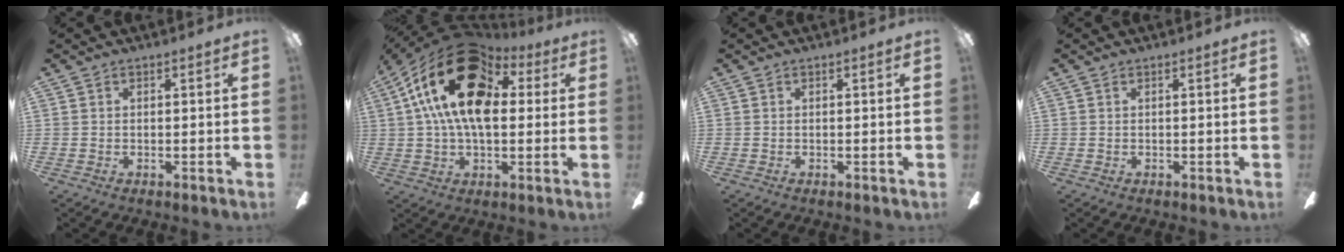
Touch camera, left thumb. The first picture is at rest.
{"total": 22.6, "force": [7.2, 13.3, 16.8], "torque": [-0.302, -0.012, 0.119]}
{"total": 0.0}
{"total": 0.0}